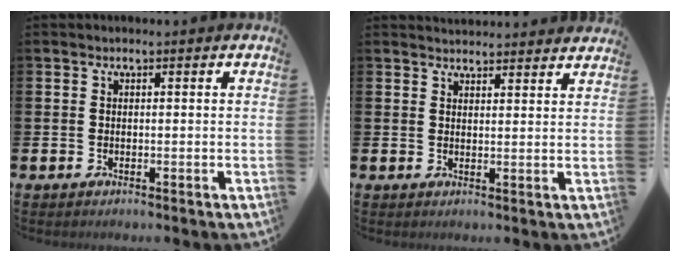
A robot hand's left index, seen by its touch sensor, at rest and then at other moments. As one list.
[{"total": 3.0, "force": [3.0, 0.4, 0.0], "torque": [-0.001, -0.018, 0.053]}]